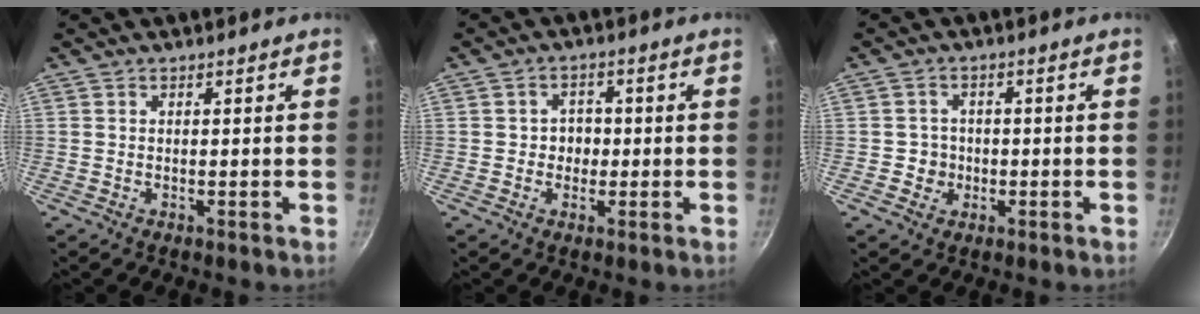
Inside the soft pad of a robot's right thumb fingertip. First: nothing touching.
{"total": 3.7, "force": [-0.4, 3.3, 1.6], "torque": [0.005, 0.007, -0.009]}
{"total": 3.5, "force": [-0.8, 3.3, 0.7], "torque": [0.014, 0.007, -0.016]}